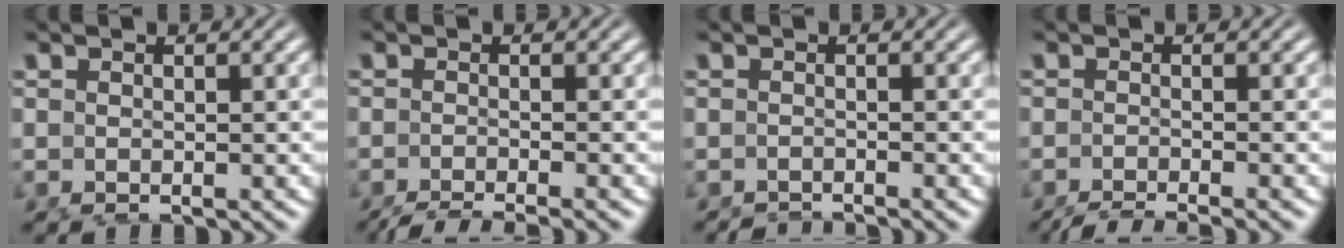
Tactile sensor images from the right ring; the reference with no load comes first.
{"total": 7.3, "force": [-6.6, 1.5, 2.6], "torque": [-0.029, -0.019, -0.095]}
{"total": 2.7, "force": [-2.7, -0.2, 0.3], "torque": [-0.002, -0.015, -0.037]}
{"total": 6.6, "force": [-6.0, 1.2, 2.4], "torque": [-0.025, -0.019, -0.086]}